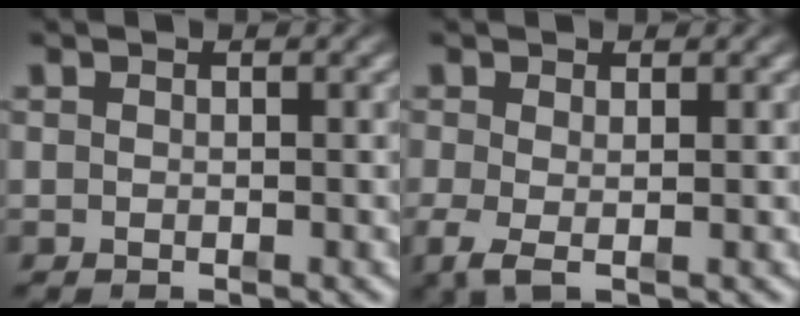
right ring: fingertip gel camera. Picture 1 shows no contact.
{"total": 2.0, "force": [-0.7, 0.7, 1.7], "torque": [-0.050, -0.026, 0.001]}